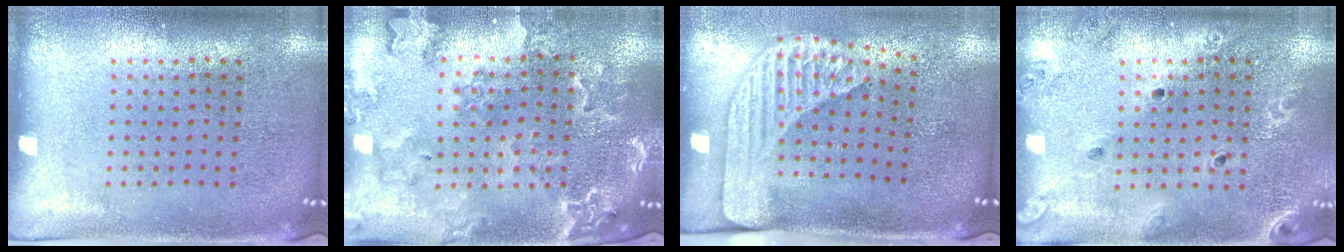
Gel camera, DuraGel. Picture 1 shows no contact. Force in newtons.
{"total": 1.8, "press": 1.8, "slide": 0.3}
{"total": 2.3, "press": 1.7, "slide": 1.5}
{"total": 1.7, "press": 1.7, "slide": 0.4}